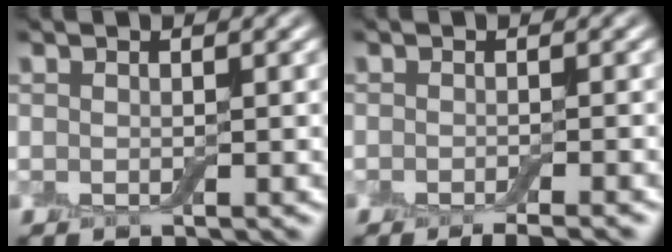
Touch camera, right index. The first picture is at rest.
{"total": 2.5, "force": [-1.9, 0.4, 1.7], "torque": [-0.020, -0.001, -0.030]}